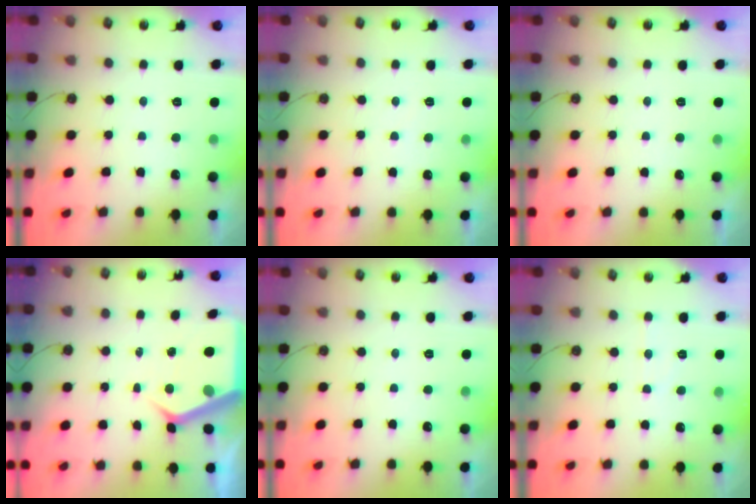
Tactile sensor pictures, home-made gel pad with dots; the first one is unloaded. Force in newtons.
{"total": 3.1, "press": 3.1, "slide": 0.5}
{"total": 0.0}
{"total": 6.5, "press": 6.5, "slide": 0.6}
{"total": 0.0}
{"total": 4.3, "press": 4.2, "slide": 0.6}